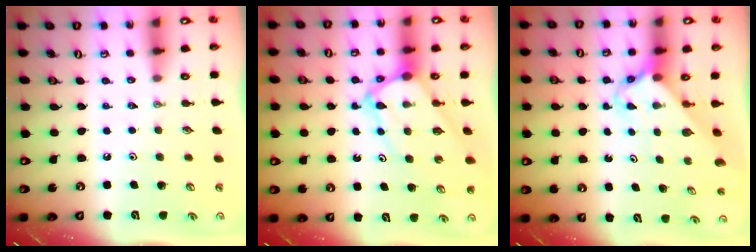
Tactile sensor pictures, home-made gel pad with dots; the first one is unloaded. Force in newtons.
{"total": 8.5, "press": 8.4, "slide": 0.8}
{"total": 2.5, "press": 2.5, "slide": 0.2}